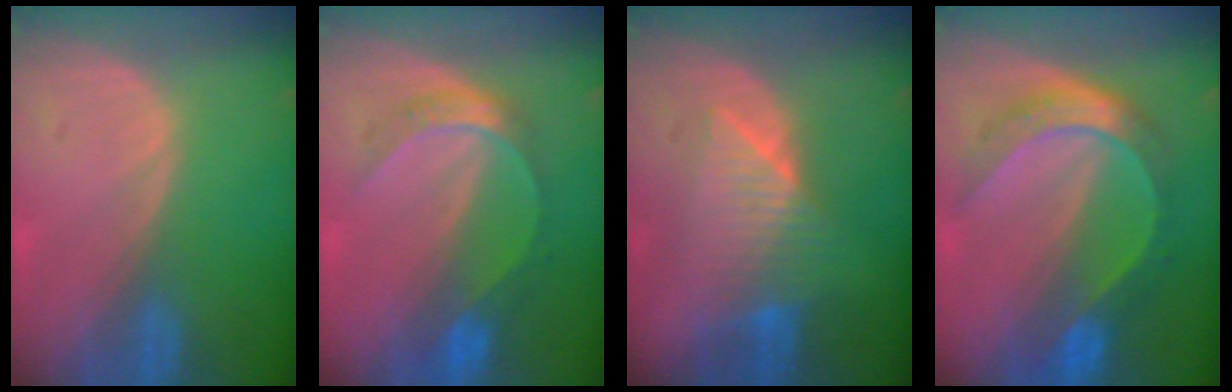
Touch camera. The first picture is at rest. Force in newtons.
{"total": 6.5, "press": 5.6, "slide": 3.3}
{"total": 7.1, "press": 7.0, "slide": 1.1}
{"total": 8.2, "press": 8.1, "slide": 0.8}